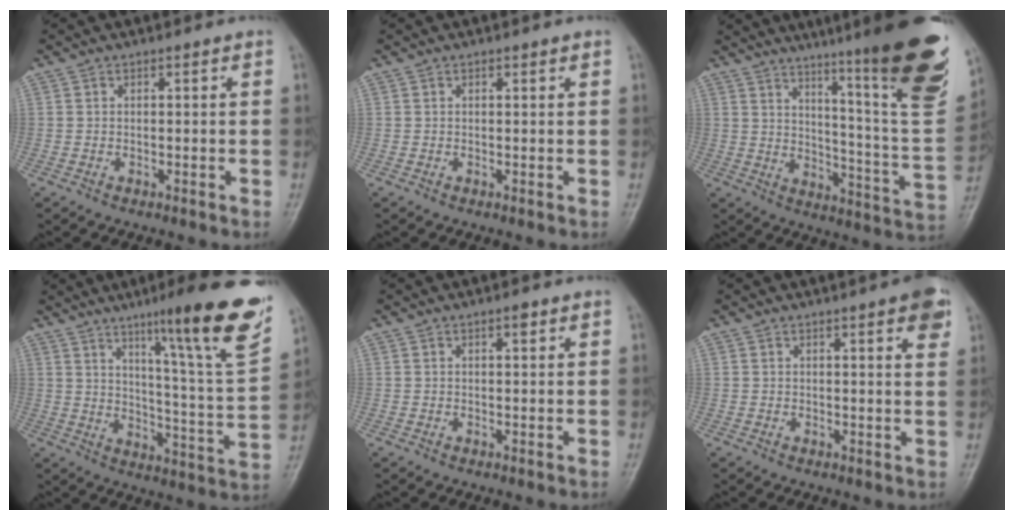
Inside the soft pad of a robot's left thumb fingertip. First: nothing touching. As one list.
[{"total": 0.5, "force": [0.3, 0.1, 0.4], "torque": [-0.006, 0.000, 0.004]}, {"total": 28.2, "force": [17.8, 3.0, 21.7], "torque": [-0.261, -0.096, 0.249]}, {"total": 23.0, "force": [13.4, 2.2, 18.6], "torque": [-0.242, -0.058, 0.195]}, {"total": 1.4, "force": [0.8, 0.4, 1.0], "torque": [-0.014, -0.002, 0.012]}, {"total": 5.6, "force": [3.0, 1.1, 4.7], "torque": [-0.048, -0.008, 0.033]}]